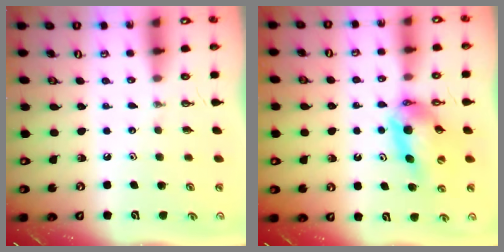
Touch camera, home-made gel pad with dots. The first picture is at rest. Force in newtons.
{"total": 10.6, "press": 10.5, "slide": 0.9}